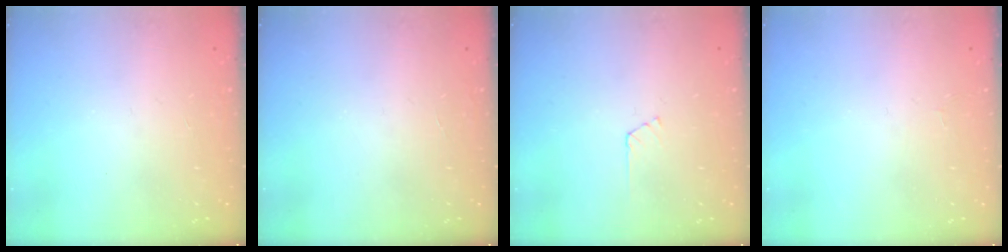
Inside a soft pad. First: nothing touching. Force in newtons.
{"total": 0.0}
{"total": 2.4, "press": 2.4, "slide": 0.3}
{"total": 1.6, "press": 1.6, "slide": 0.2}